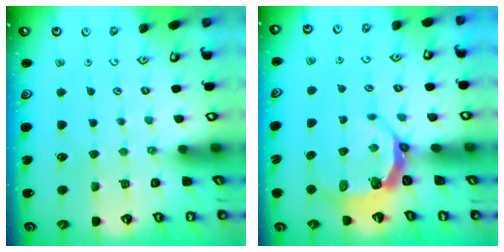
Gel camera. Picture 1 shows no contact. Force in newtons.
{"total": 5.7, "press": 4.8, "slide": 3.1}